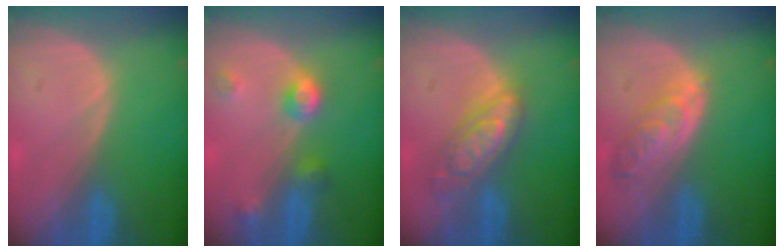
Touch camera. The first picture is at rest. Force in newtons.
{"total": 4.6, "press": 4.2, "slide": 1.9}
{"total": 6.7, "press": 6.7, "slide": 0.4}
{"total": 5.8, "press": 5.3, "slide": 2.3}